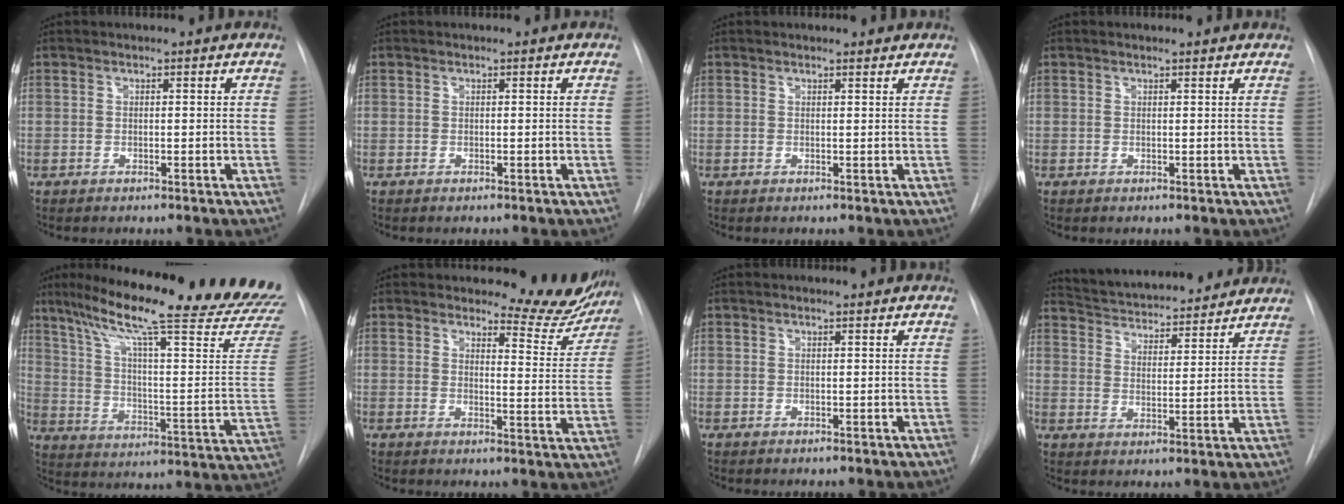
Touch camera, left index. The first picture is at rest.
{"total": 0.0}
{"total": 2.1, "force": [2.1, 0.4, 0.3], "torque": [-0.011, 0.003, 0.021]}
{"total": 2.2, "force": [2.1, 0.2, 0.6], "torque": [-0.015, 0.013, 0.021]}
{"total": 29.7, "force": [24.1, 0.7, 17.4], "torque": [-0.258, -0.068, 0.322]}
{"total": 9.7, "force": [9.3, 2.4, 1.4], "torque": [0.006, -0.052, 0.092]}
{"total": 1.9, "force": [1.8, 0.1, 0.5], "torque": [-0.014, 0.013, 0.020]}
{"total": 21.1, "force": [19.6, 4.2, 6.7], "torque": [-0.107, 0.007, 0.269]}